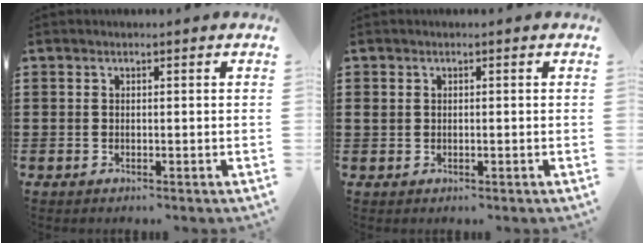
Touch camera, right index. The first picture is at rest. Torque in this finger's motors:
{"motor_torque": [0.24, -0.08, 0.00, 0.00]}